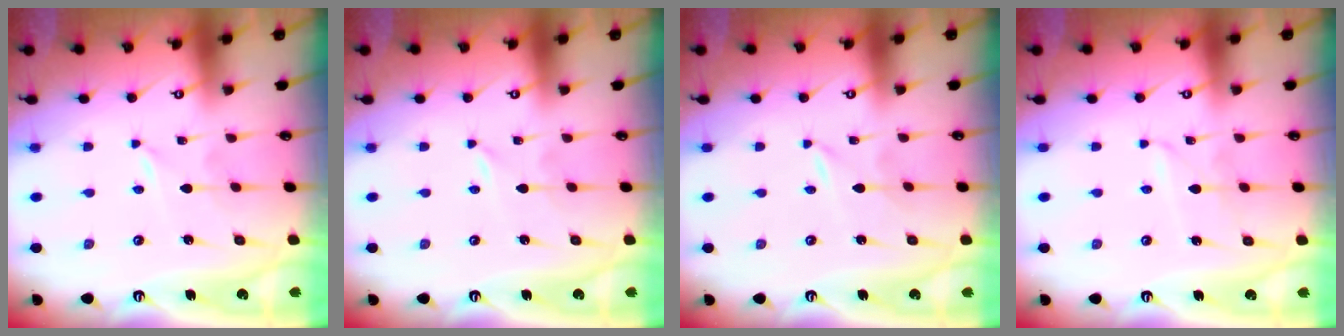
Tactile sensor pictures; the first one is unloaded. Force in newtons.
{"total": 0.0}
{"total": 0.0}
{"total": 2.9, "press": 2.9, "slide": 0.4}